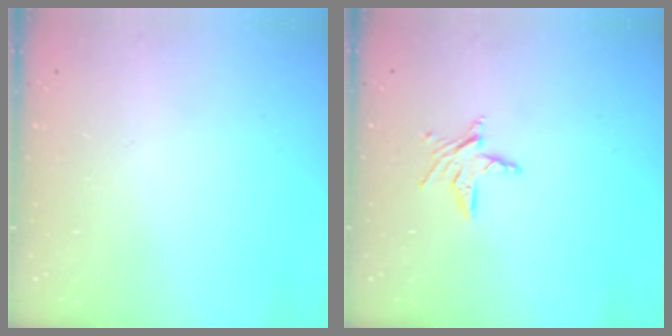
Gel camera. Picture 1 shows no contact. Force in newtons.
{"total": 5.7, "press": 5.7, "slide": 0.1}